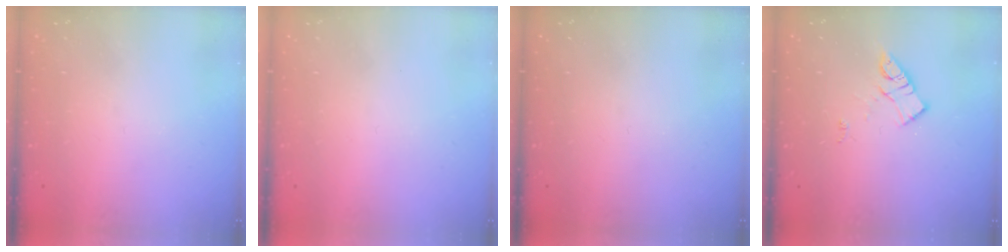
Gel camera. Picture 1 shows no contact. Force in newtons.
{"total": 1.7, "press": 1.7, "slide": 0.1}
{"total": 0.0}
{"total": 10.7, "press": 10.7, "slide": 0.7}